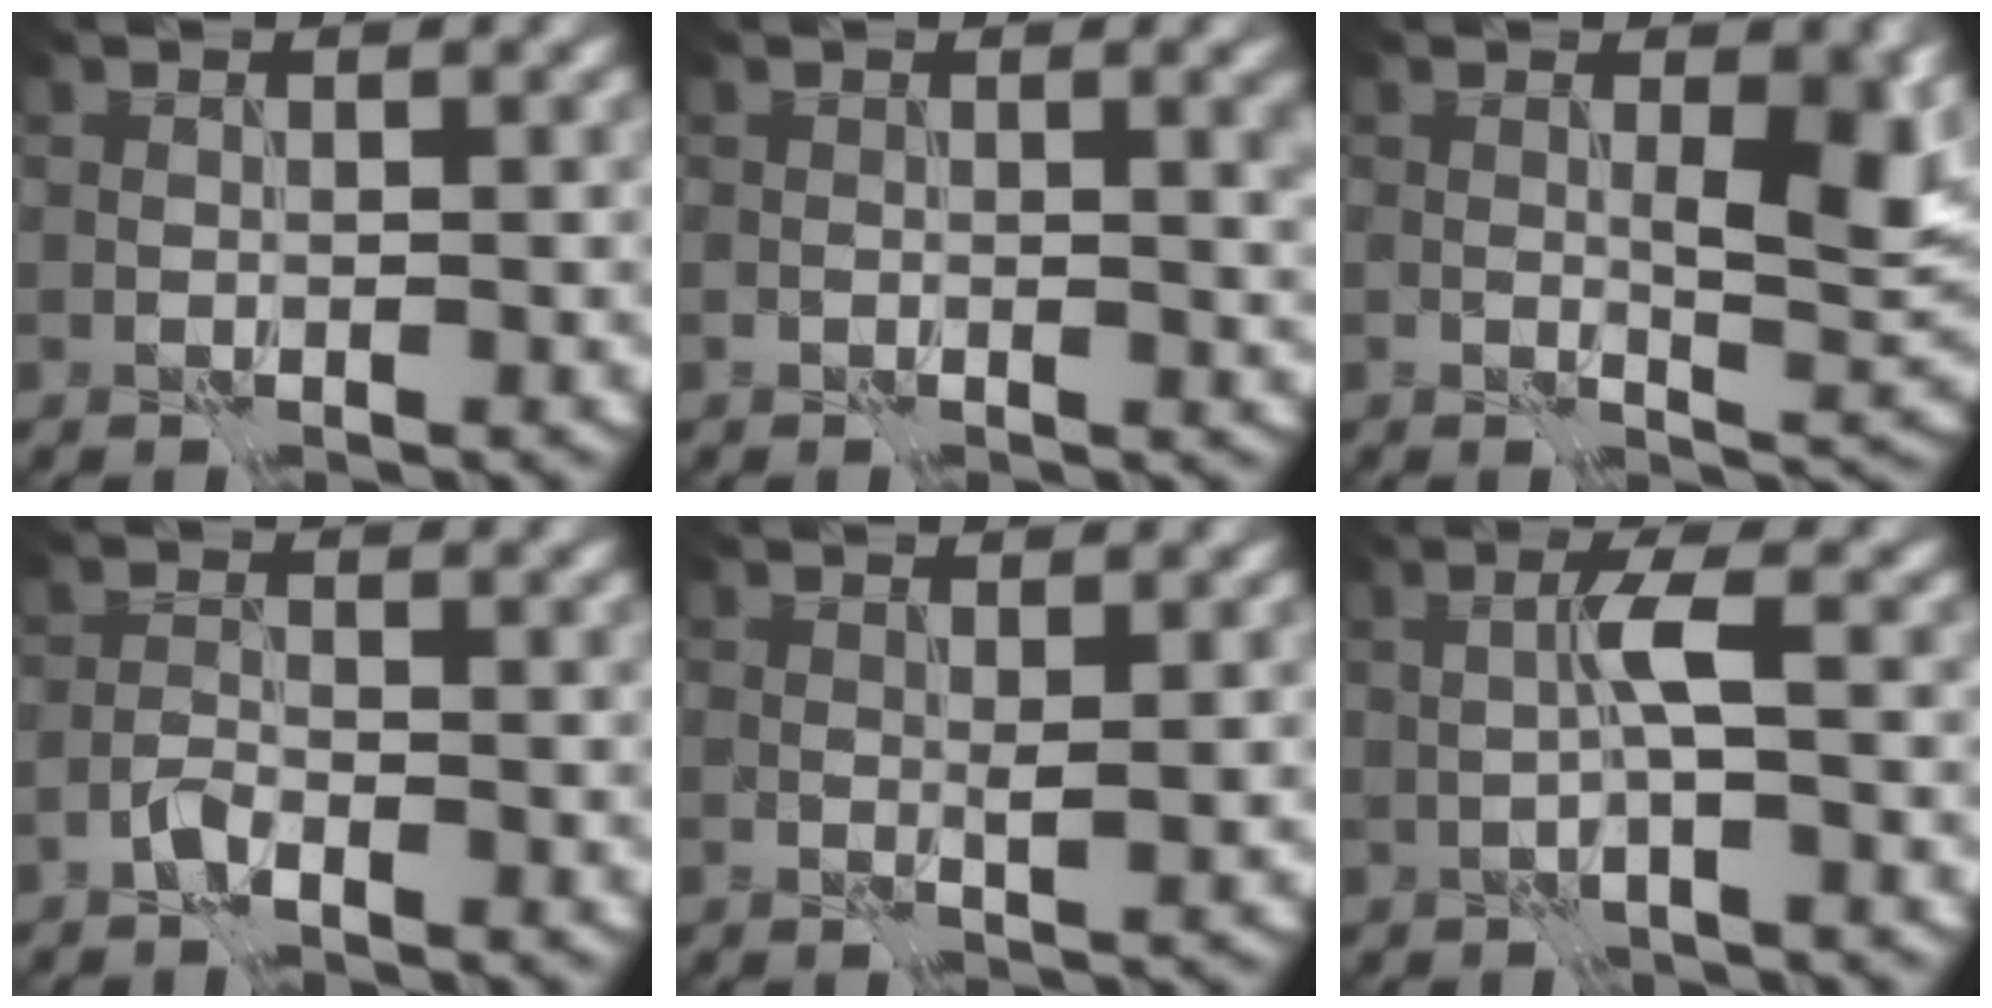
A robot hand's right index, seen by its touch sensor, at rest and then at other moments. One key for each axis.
{"total": 2.6, "fx": 0.2, "fy": 0.9, "fz": 2.4, "tx": -0.033, "ty": -0.005, "tz": -0.001}
{"total": 5.3, "fx": 0.6, "fy": 1.5, "fz": 5.0, "tx": -0.076, "ty": -0.008, "tz": 0.015}
{"total": 1.3, "fx": -1.1, "fy": 0.0, "fz": 0.6, "tx": -0.016, "ty": 0.004, "tz": -0.026}
{"total": 1.2, "fx": 0.2, "fy": 0.2, "fz": 1.2, "tx": -0.022, "ty": -0.004, "tz": 0.005}
{"total": 2.0, "fx": 0.1, "fy": -0.6, "fz": 1.9, "tx": -0.041, "ty": 0.007, "tz": 0.003}